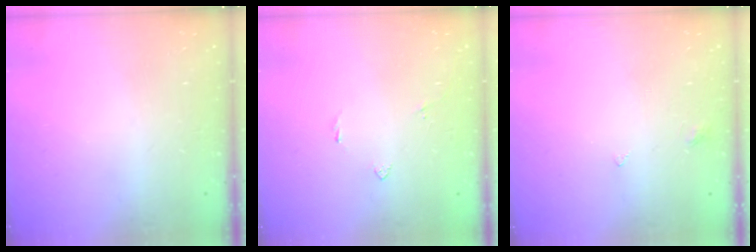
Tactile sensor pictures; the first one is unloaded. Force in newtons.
{"total": 2.7, "press": 2.7, "slide": 0.5}
{"total": 2.5, "press": 2.4, "slide": 0.5}